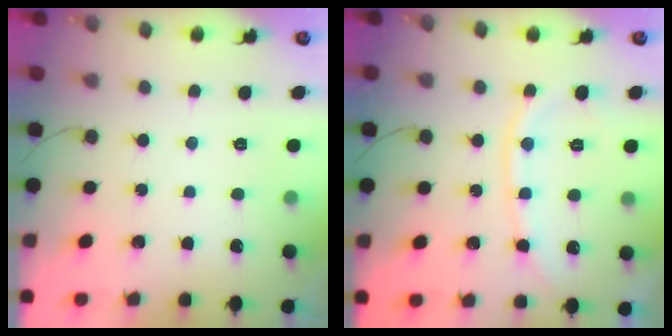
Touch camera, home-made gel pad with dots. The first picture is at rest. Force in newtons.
{"total": 11.1, "press": 11.0, "slide": 1.6}